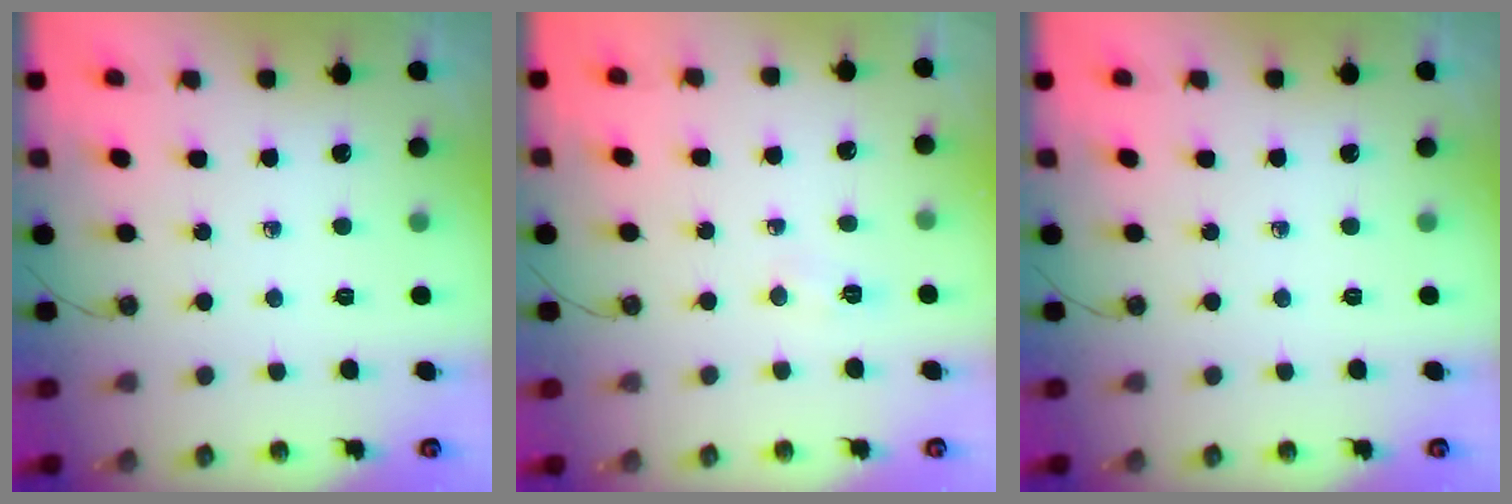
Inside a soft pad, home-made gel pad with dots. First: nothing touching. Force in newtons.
{"total": 14.3, "press": 5.5, "slide": 13.2}
{"total": 0.0}